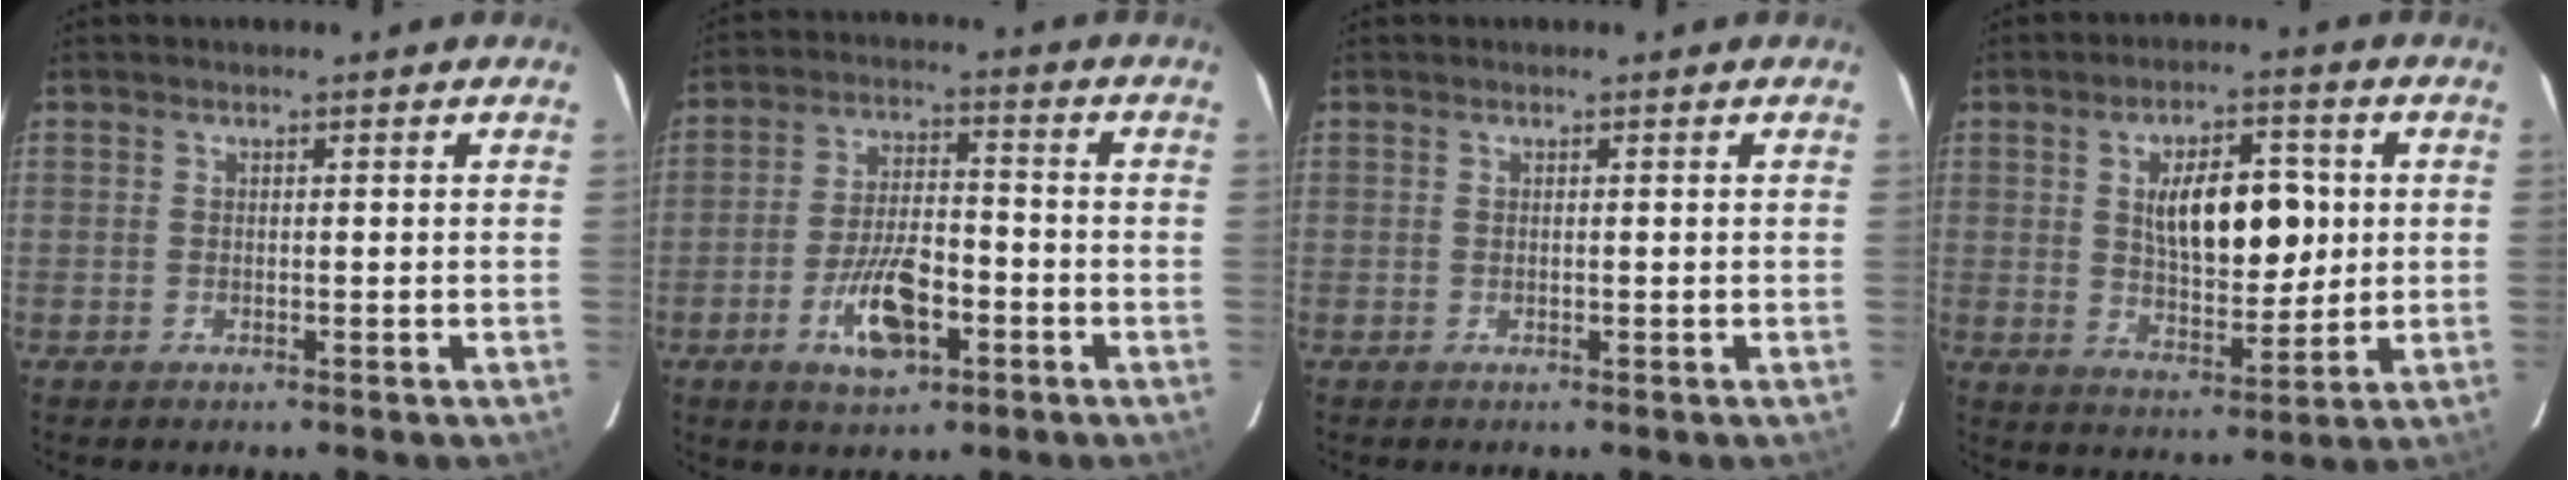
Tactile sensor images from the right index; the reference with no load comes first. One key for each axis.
{"total": 9.5, "fx": -4.0, "fy": 3.6, "fz": 7.8, "tx": -0.151, "ty": 0.003, "tz": -0.068}
{"total": 0.0}
{"total": 11.0, "fx": 2.0, "fy": 4.6, "fz": 9.8, "tx": -0.161, "ty": 0.009, "tz": 0.038}